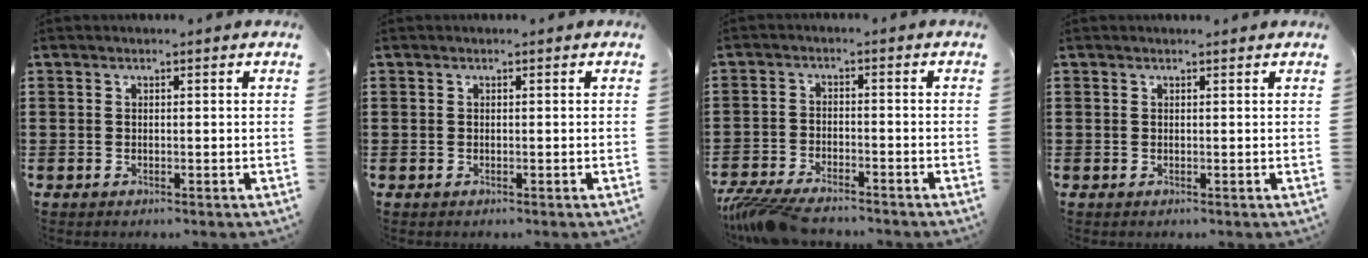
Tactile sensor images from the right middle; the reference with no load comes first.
{"total": 0.0}
{"total": 5.3, "force": [-4.9, 0.8, 2.0], "torque": [-0.057, -0.008, -0.099]}
{"total": 0.0}